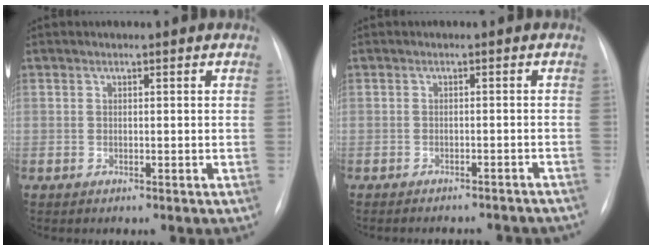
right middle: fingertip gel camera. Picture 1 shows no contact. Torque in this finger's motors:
{"motor_torque": [0.79, -0.80, 0.09, 0.04]}